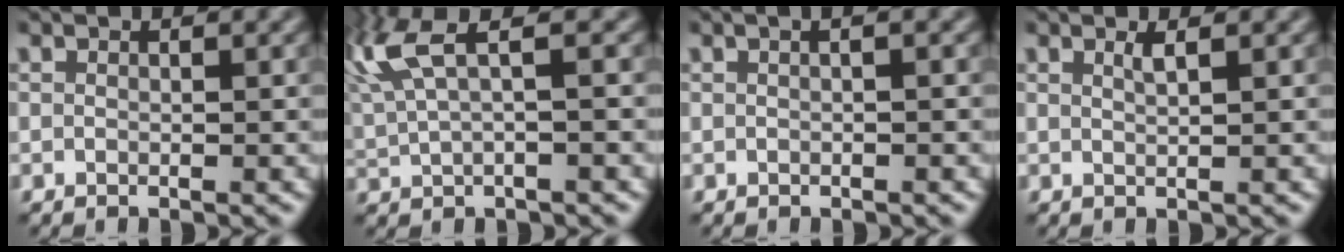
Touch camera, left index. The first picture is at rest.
{"total": 5.4, "force": [2.3, 1.3, 4.7], "torque": [-0.118, 0.011, 0.050]}
{"total": 1.9, "force": [0.6, 0.8, 1.6], "torque": [-0.012, -0.004, -0.005]}
{"total": 0.9, "force": [0.4, 0.2, 0.7], "torque": [-0.013, -0.003, 0.005]}